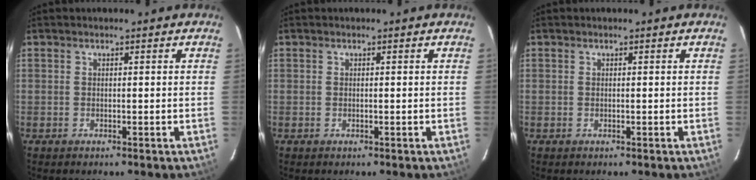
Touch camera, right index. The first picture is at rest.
{"total": 0.0}
{"total": 0.0}